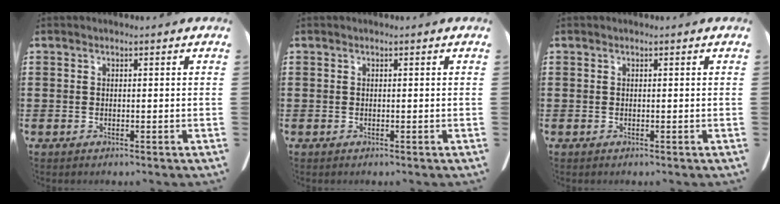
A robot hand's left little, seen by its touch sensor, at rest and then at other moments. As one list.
[{"total": 0.0}, {"total": 0.0}]